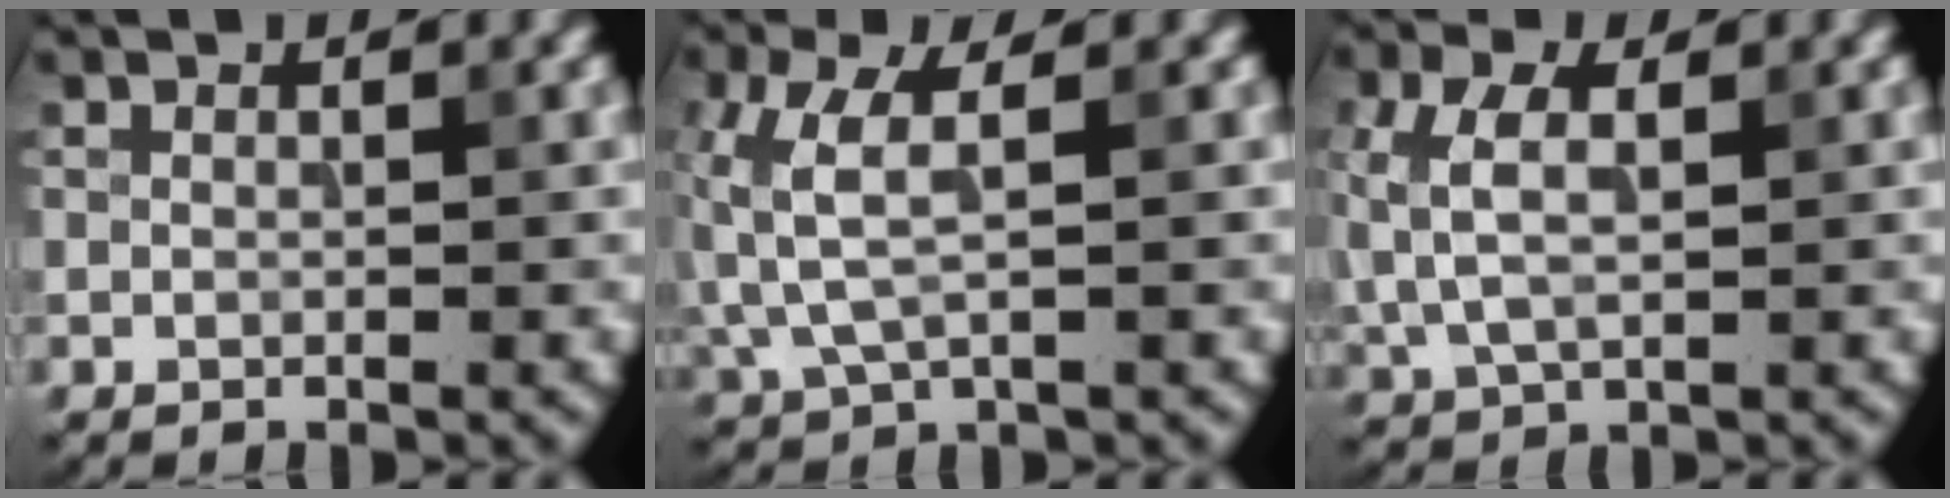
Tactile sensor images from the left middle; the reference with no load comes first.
{"total": 4.1, "force": [0.3, 1.7, 3.7], "torque": [-0.105, 0.002, 0.006]}
{"total": 4.3, "force": [0.7, 2.4, 3.5], "torque": [-0.087, 0.008, 0.017]}